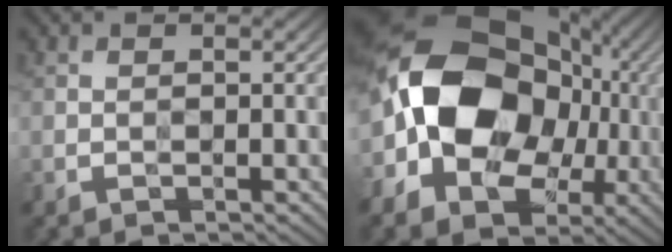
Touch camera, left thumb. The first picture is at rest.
{"total": 19.3, "force": [-0.7, 14.5, 12.7], "torque": [-0.256, -0.017, -0.004]}